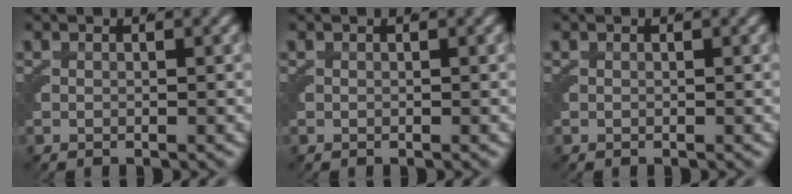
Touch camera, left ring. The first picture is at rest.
{"total": 0.0}
{"total": 0.0}